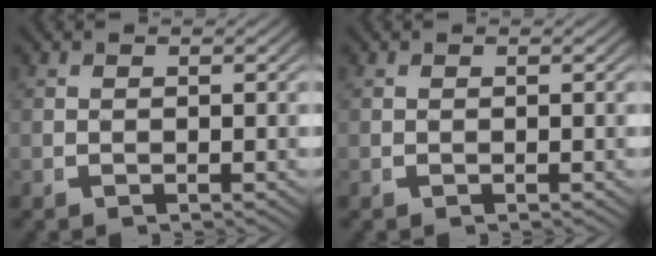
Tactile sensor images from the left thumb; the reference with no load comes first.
{"total": 0.0}